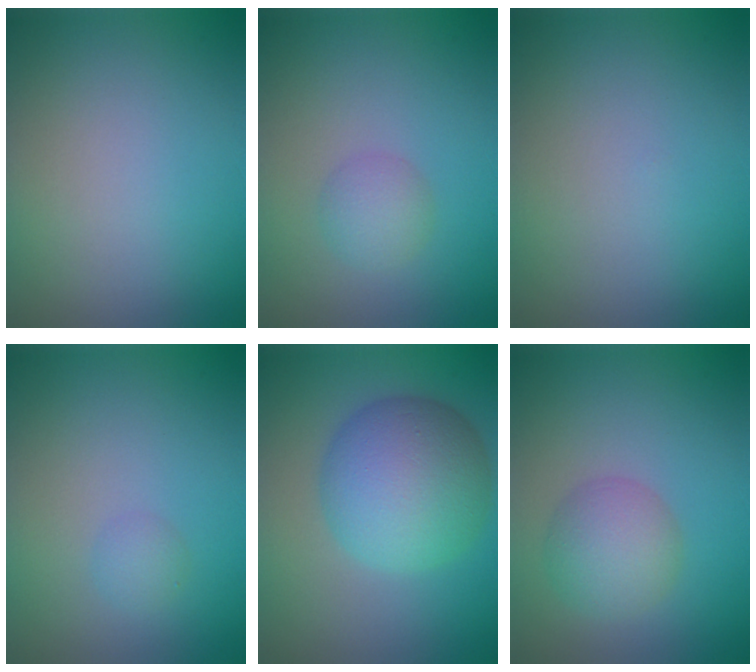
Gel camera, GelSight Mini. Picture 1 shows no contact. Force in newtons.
{"total": 2.0, "press": 2.0, "slide": 0.2}
{"total": 0.0}
{"total": 1.1, "press": 1.1, "slide": 0.0}
{"total": 8.7, "press": 8.7, "slide": 0.2}
{"total": 3.8, "press": 3.8, "slide": 0.2}